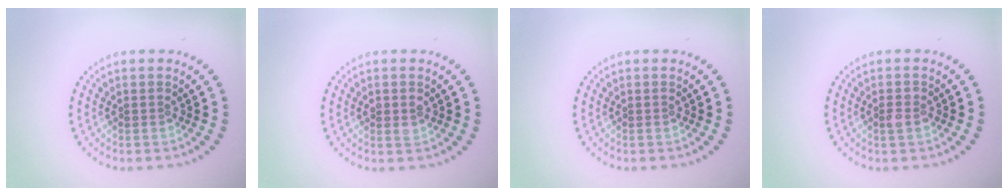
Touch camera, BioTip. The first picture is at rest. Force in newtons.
{"total": 1.1, "press": 1.1, "slide": 0.0}
{"total": 0.0}
{"total": 1.1, "press": 1.1, "slide": 0.0}